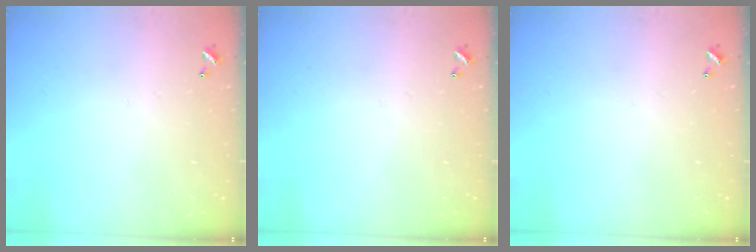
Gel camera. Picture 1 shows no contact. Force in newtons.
{"total": 0.0}
{"total": 0.0}